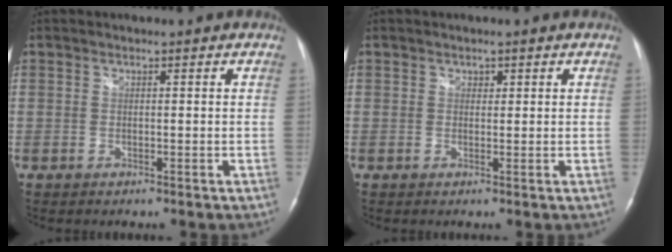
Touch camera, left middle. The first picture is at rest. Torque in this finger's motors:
{"motor_torque": [0.21, -0.12, 0.10, 0.01]}